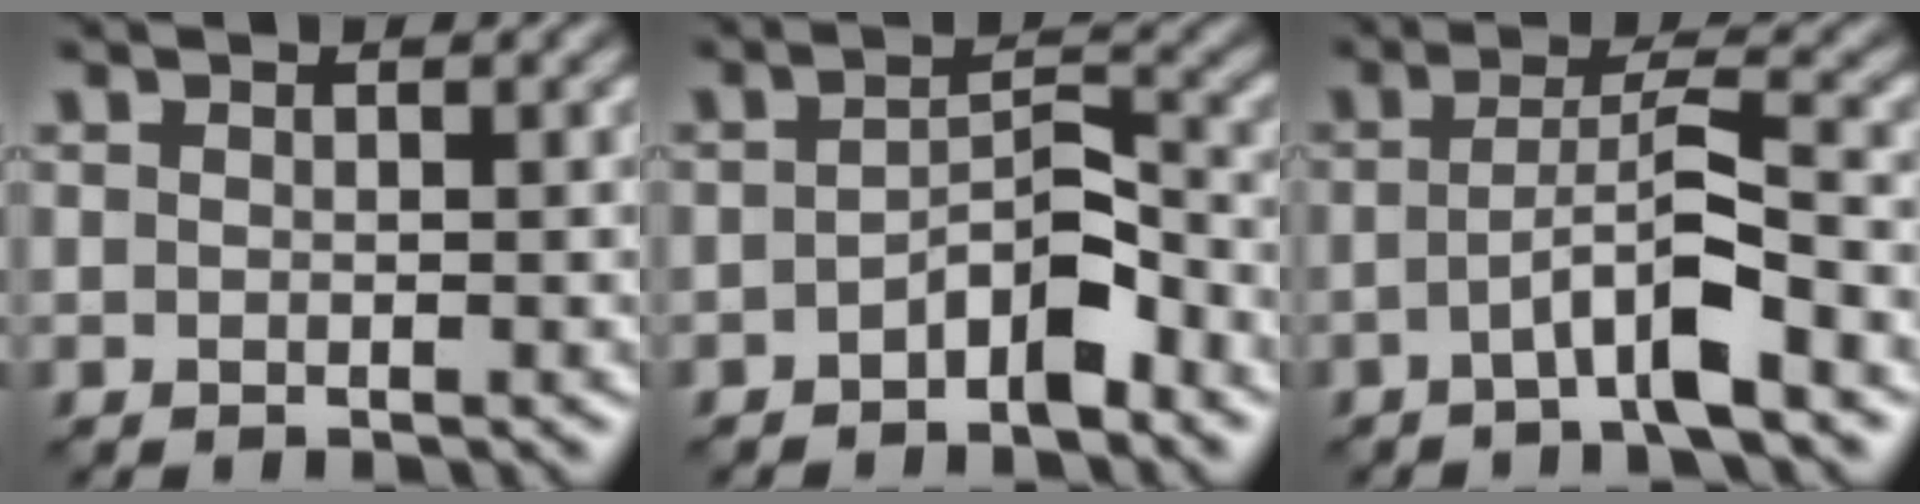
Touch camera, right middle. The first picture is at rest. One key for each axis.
{"total": 3.8, "fx": -2.0, "fy": 1.5, "fz": 2.8, "tx": -0.045, "ty": 0.013, "tz": -0.037}
{"total": 4.7, "fx": -1.8, "fy": 0.6, "fz": 4.3, "tx": -0.073, "ty": 0.015, "tz": -0.042}